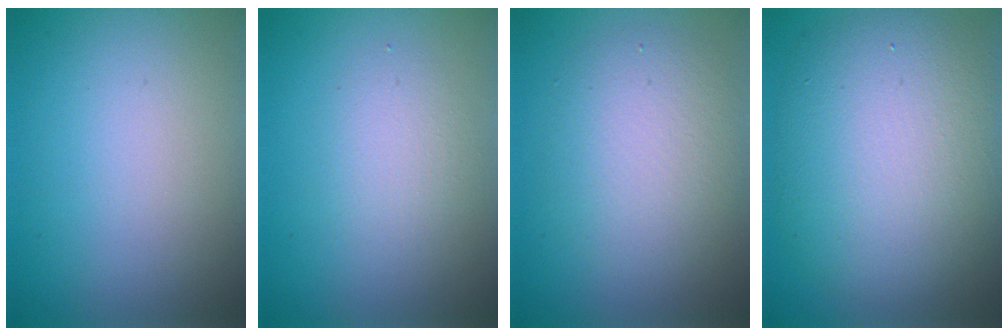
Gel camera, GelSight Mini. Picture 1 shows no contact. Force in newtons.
{"total": 5.3, "press": 5.2, "slide": 0.2}
{"total": 4.4, "press": 4.4, "slide": 0.3}
{"total": 10.1, "press": 10.1, "slide": 0.5}